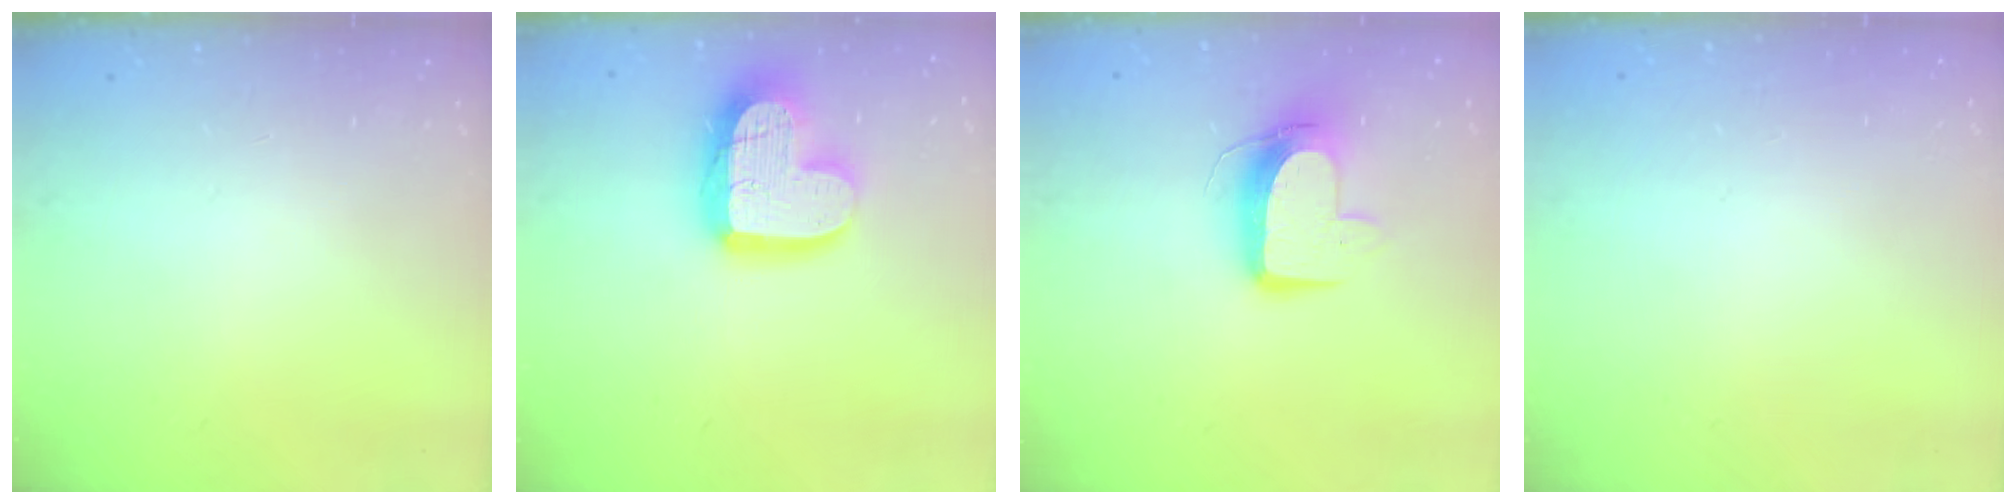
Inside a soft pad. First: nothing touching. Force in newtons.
{"total": 18.1, "press": 18.0, "slide": 1.5}
{"total": 10.6, "press": 10.6, "slide": 0.2}
{"total": 0.0}